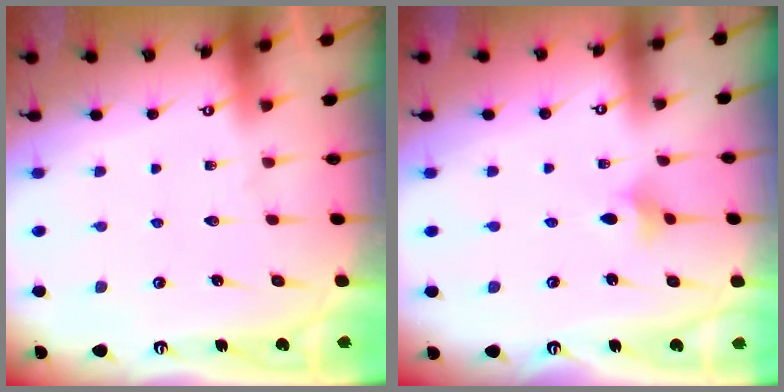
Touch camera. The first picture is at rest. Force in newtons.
{"total": 2.9, "press": 2.8, "slide": 0.6}